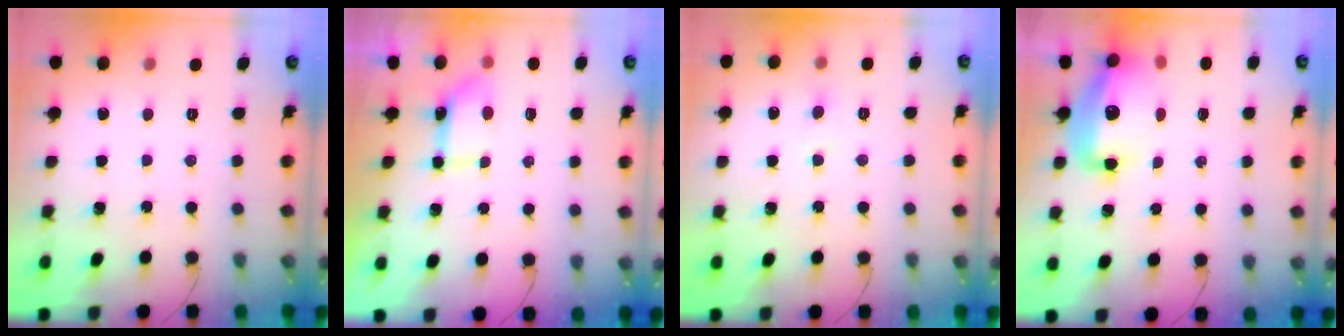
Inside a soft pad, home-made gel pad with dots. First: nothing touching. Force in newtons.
{"total": 4.7, "press": 4.7, "slide": 0.8}
{"total": 2.3, "press": 2.0, "slide": 1.3}
{"total": 14.3, "press": 13.8, "slide": 3.8}